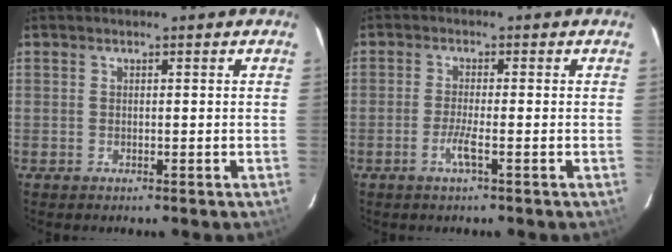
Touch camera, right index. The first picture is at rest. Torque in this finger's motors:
{"motor_torque": [0.07, -0.03, 0.07, 0.02]}